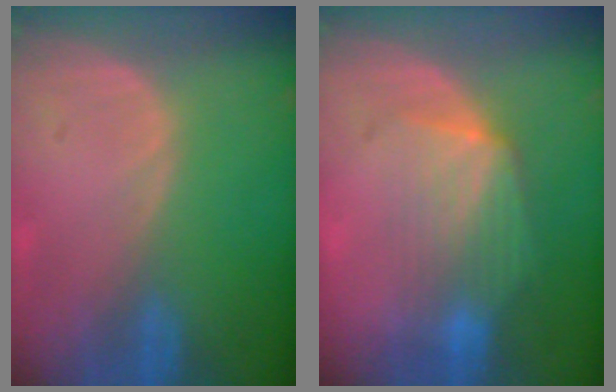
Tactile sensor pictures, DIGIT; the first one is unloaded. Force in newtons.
{"total": 7.4, "press": 6.9, "slide": 2.5}